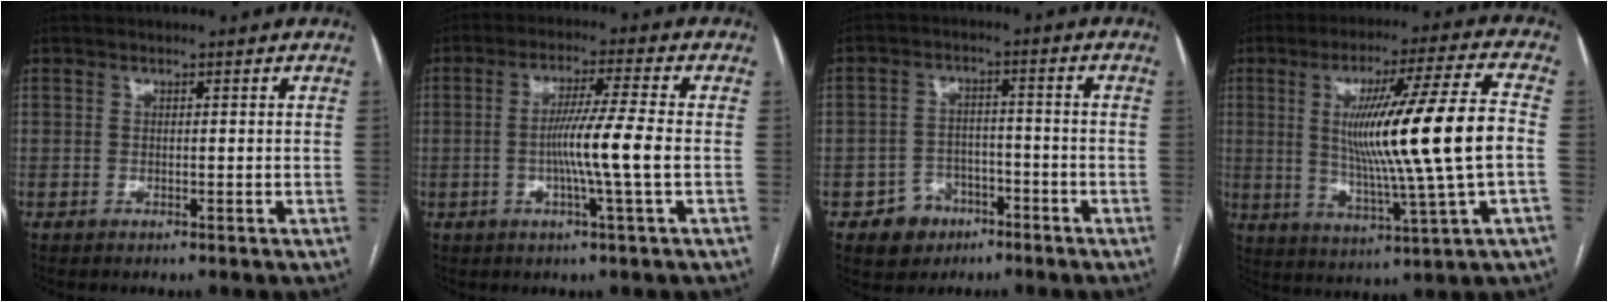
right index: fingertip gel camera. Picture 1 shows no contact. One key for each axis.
{"total": 7.7, "fx": -1.3, "fy": -1.5, "fz": 7.4, "tx": -0.133, "ty": -0.004, "tz": -0.026}
{"total": 5.9, "fx": -3.3, "fy": 4.8, "fz": 1.2, "tx": -0.014, "ty": 0.014, "tz": -0.043}
{"total": 17.6, "fx": 0.5, "fy": -1.2, "fz": 17.6, "tx": -0.294, "ty": -0.002, "tz": 0.005}